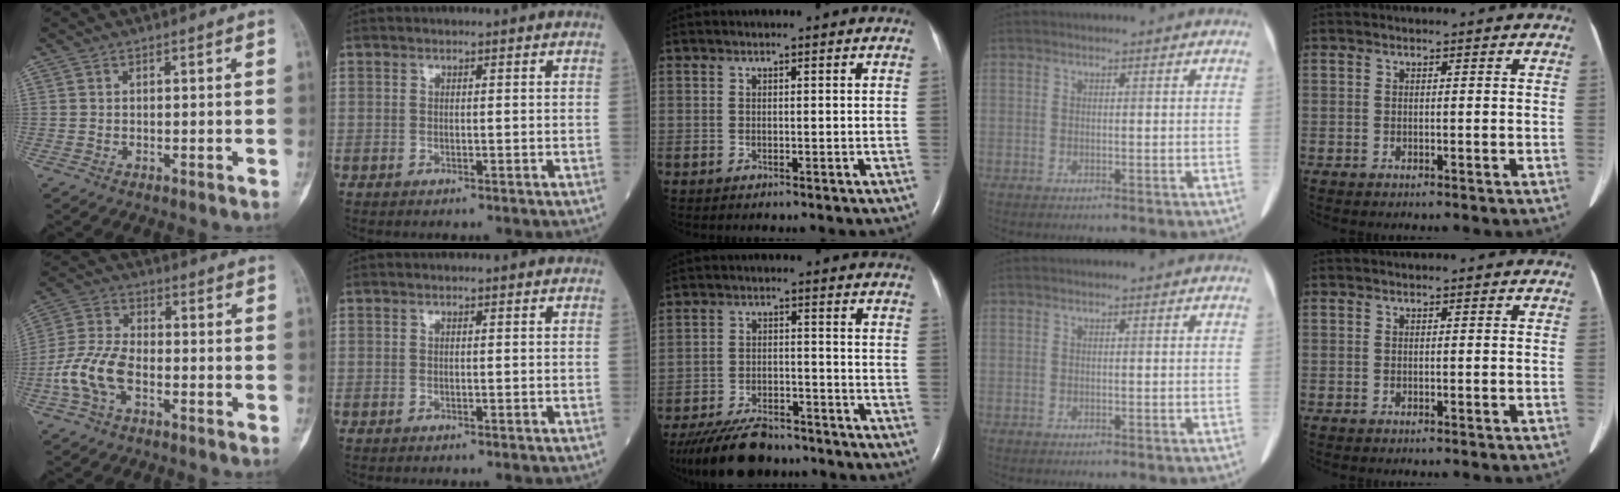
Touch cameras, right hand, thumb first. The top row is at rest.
{"thumb": {"total": 10.0, "force": [-3.4, 5.6, 7.6], "torque": [-0.166, 0.028, -0.071]}, "middle": {"total": 12.4, "force": [-10.7, 3.7, 5.1], "torque": [-0.090, -0.009, -0.170]}}